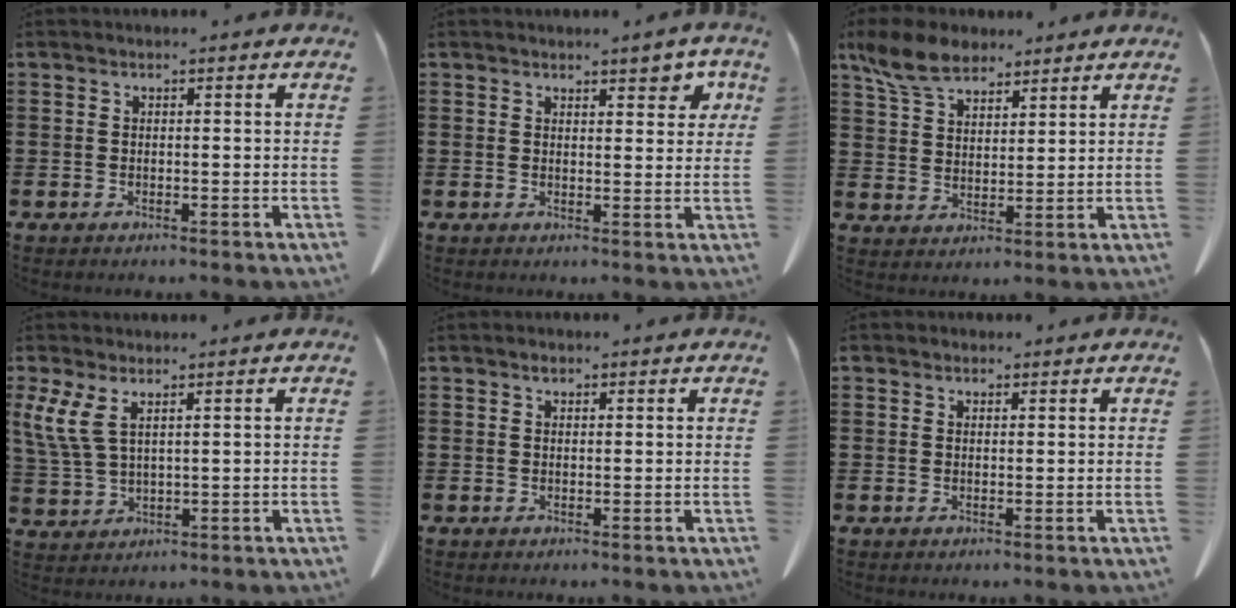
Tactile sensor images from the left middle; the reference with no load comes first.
{"total": 3.1, "force": [2.4, 1.3, 1.5], "torque": [-0.019, 0.001, 0.040]}
{"total": 7.6, "force": [6.0, 3.2, 3.4], "torque": [-0.088, -0.002, 0.114]}
{"total": 5.1, "force": [2.7, 1.8, 3.9], "torque": [-0.107, -0.008, 0.044]}
{"total": 0.8, "force": [0.5, 0.4, 0.4], "torque": [-0.009, 0.003, 0.009]}
{"total": 3.7, "force": [3.0, 2.1, 0.8], "torque": [-0.019, 0.007, 0.056]}